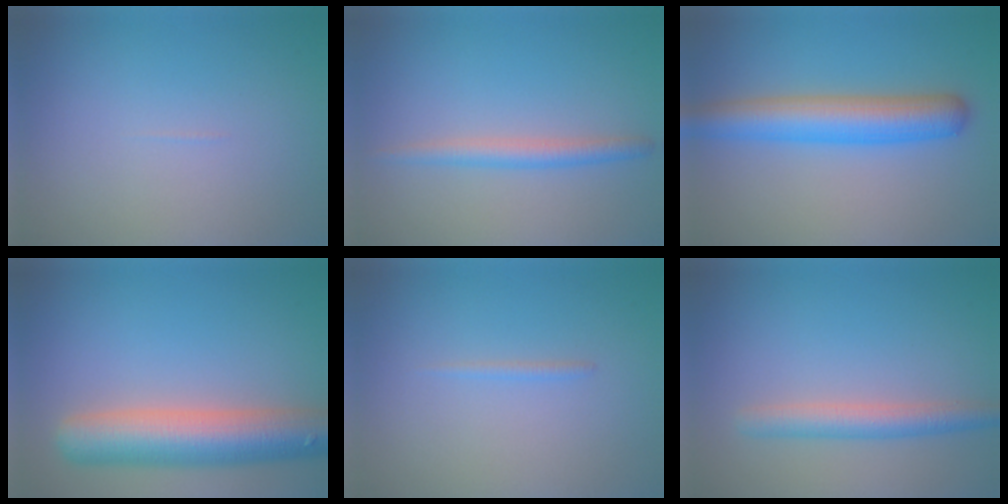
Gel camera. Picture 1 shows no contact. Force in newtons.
{"total": 2.2, "press": 2.2, "slide": 0.1}
{"total": 5.9, "press": 5.9, "slide": 0.1}
{"total": 8.7, "press": 8.7, "slide": 0.6}
{"total": 0.6, "press": 0.6, "slide": 0.0}
{"total": 3.0, "press": 3.0, "slide": 0.1}